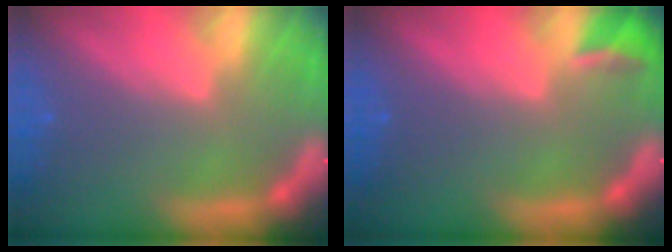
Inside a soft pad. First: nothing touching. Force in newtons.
{"total": 1.9}